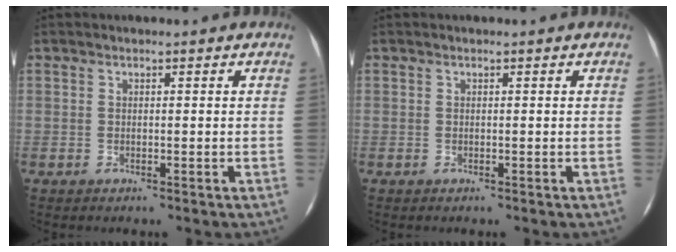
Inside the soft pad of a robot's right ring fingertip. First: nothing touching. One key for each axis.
{"total": 0.0}